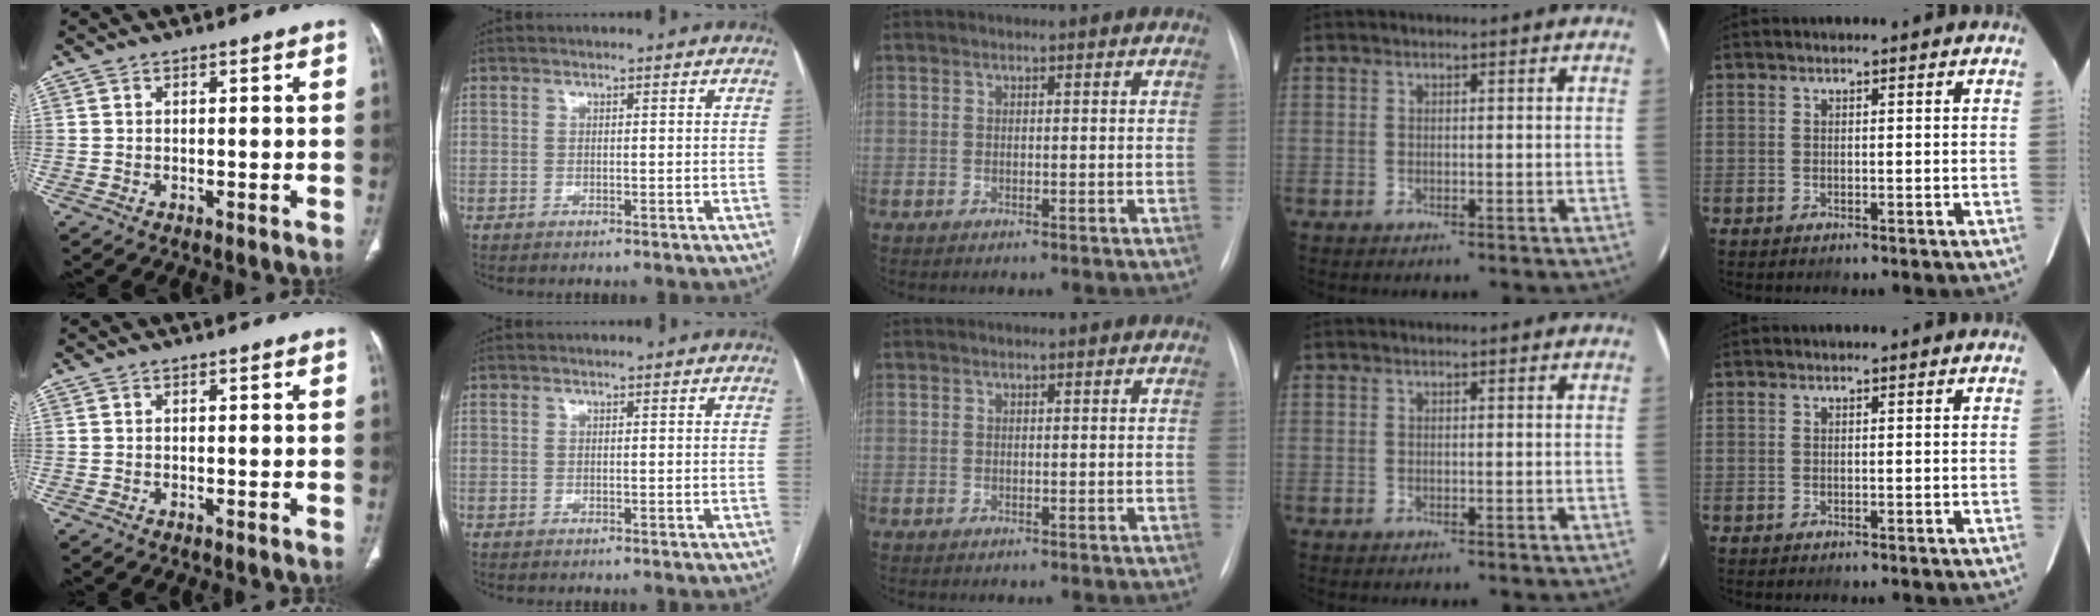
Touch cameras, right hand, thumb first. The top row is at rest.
{}